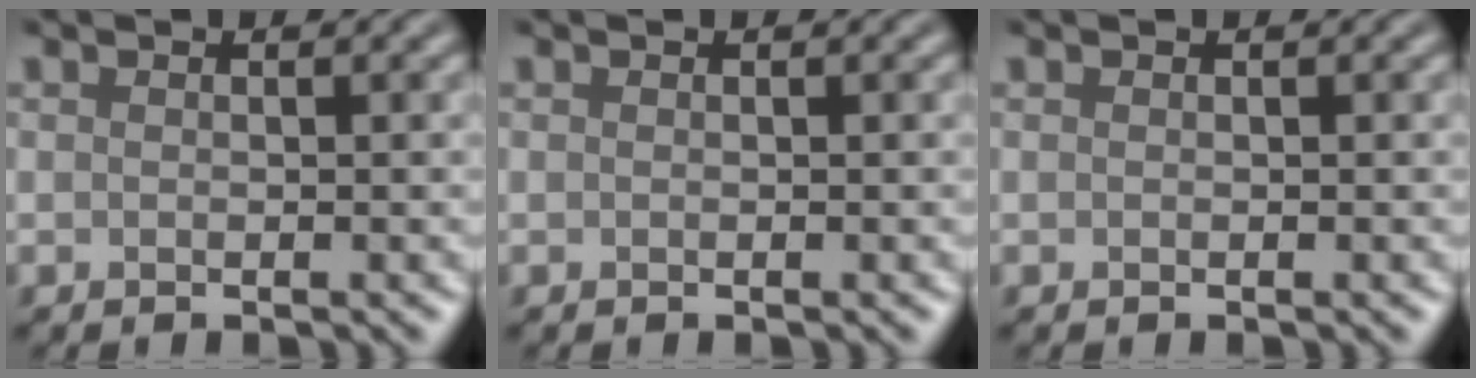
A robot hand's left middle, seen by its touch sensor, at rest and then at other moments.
{"total": 0.0}
{"total": 0.0}